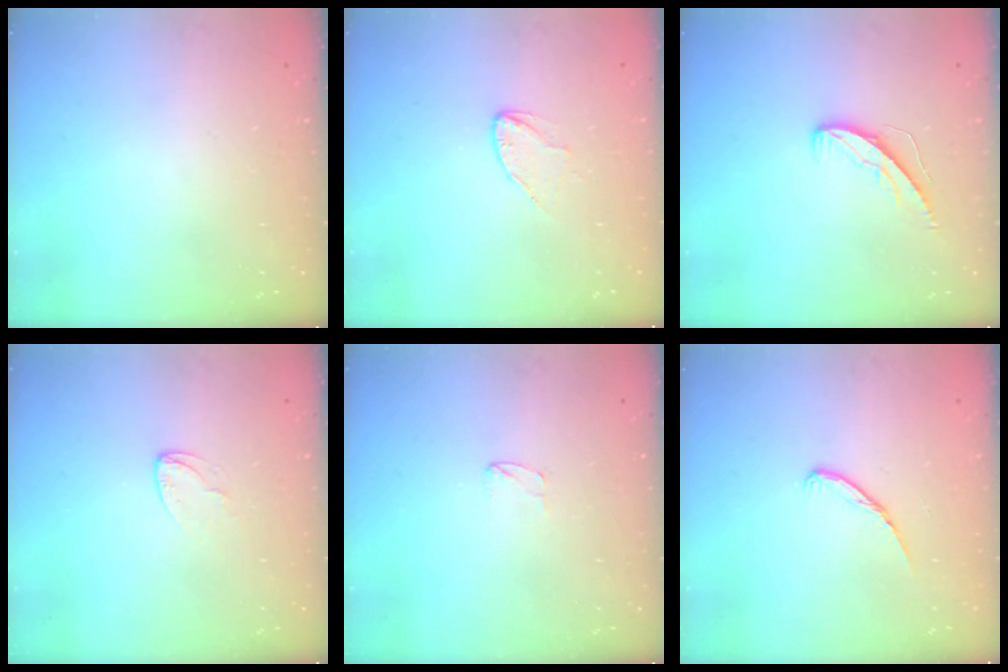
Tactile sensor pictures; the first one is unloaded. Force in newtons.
{"total": 5.1, "press": 5.1, "slide": 0.2}
{"total": 5.8, "press": 5.7, "slide": 0.5}
{"total": 2.9, "press": 2.9, "slide": 0.2}
{"total": 3.7, "press": 3.7, "slide": 0.3}
{"total": 4.5, "press": 4.4, "slide": 0.5}